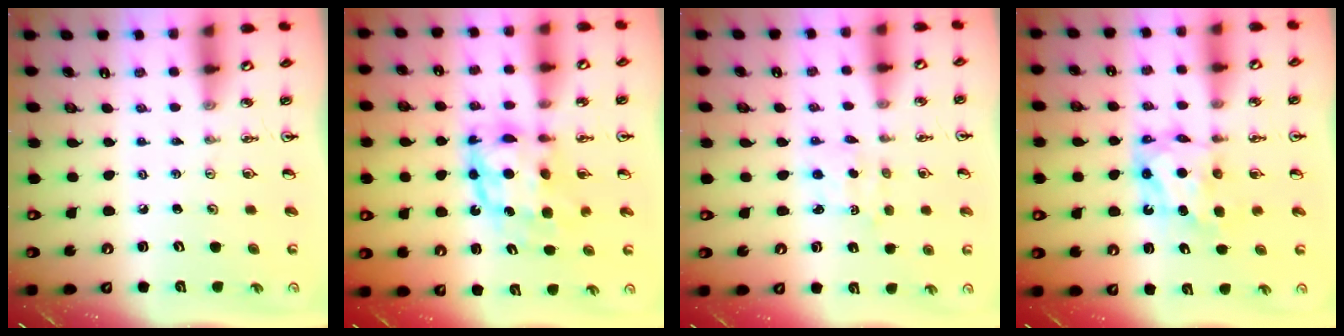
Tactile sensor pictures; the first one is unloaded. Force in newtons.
{"total": 9.5, "press": 9.5, "slide": 0.9}
{"total": 1.8, "press": 1.8, "slide": 0.5}
{"total": 6.5, "press": 6.5, "slide": 0.2}